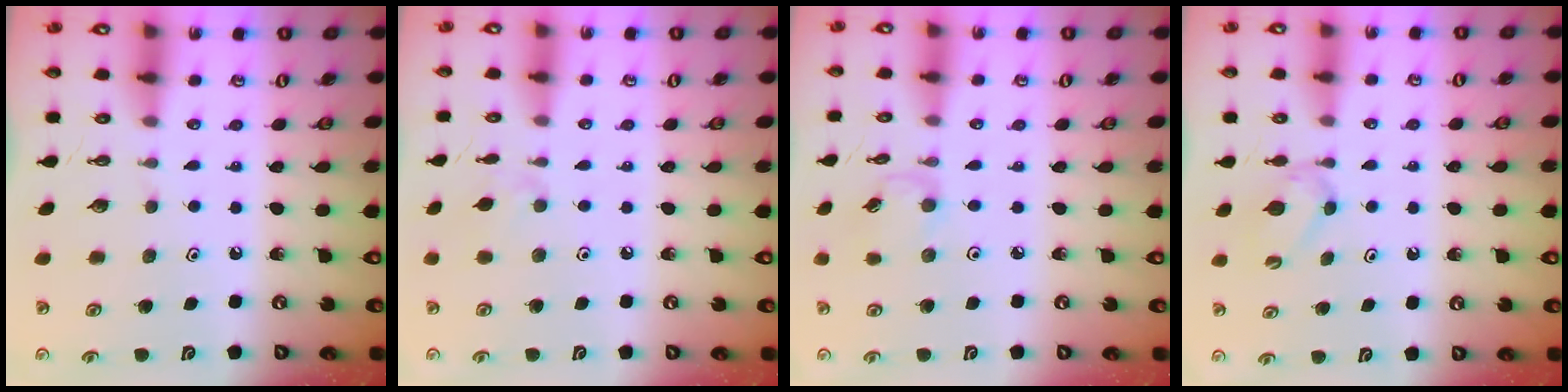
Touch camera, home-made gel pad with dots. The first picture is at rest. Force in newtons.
{"total": 2.6, "press": 2.5, "slide": 0.5}
{"total": 2.8, "press": 2.8, "slide": 0.4}
{"total": 3.8, "press": 3.7, "slide": 0.7}